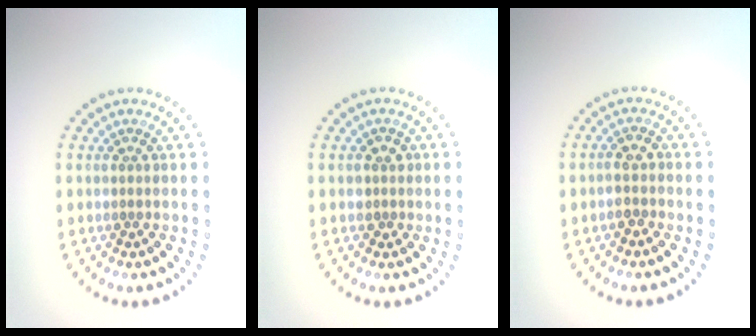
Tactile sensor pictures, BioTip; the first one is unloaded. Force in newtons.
{"total": 1.3, "press": 1.2, "slide": 0.6}
{"total": 1.8, "press": 1.7, "slide": 0.6}